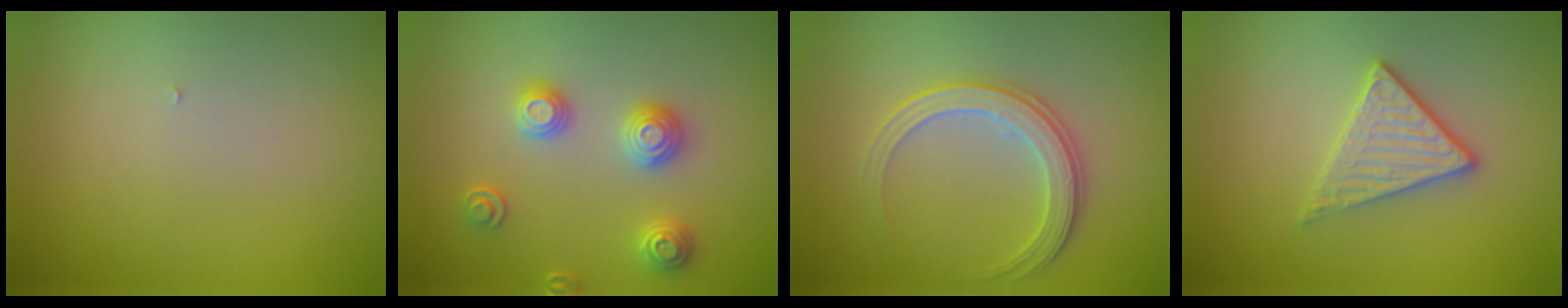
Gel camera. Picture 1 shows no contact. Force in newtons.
{"total": 2.8, "press": 2.7, "slide": 0.8}
{"total": 3.0, "press": 2.8, "slide": 0.9}
{"total": 2.7, "press": 2.4, "slide": 1.2}